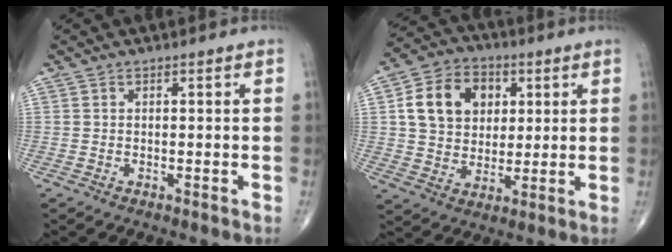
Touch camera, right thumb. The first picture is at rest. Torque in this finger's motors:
{"motor_torque": [1.62, 1.90, 0.39, -0.21, 0.08]}